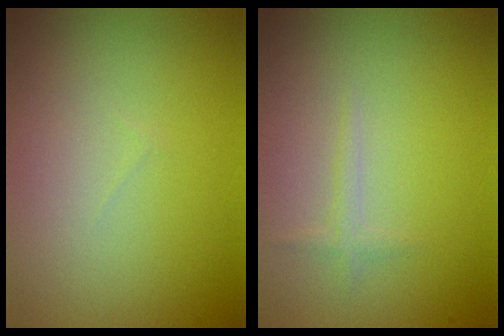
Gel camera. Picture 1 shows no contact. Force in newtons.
{"total": 0.8, "press": 0.8, "slide": 0.1}